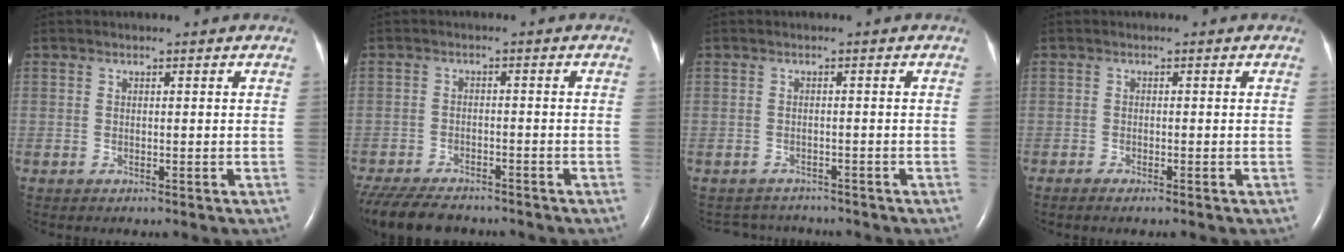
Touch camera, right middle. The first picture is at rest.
{"total": 12.3, "force": [-10.4, 3.8, 5.3], "torque": [-0.115, -0.018, -0.158]}
{"total": 3.9, "force": [-3.8, 0.9, -0.2], "torque": [0.005, 0.001, -0.054]}
{"total": 1.2, "force": [-0.9, 0.0, 0.8], "torque": [-0.011, -0.002, -0.014]}